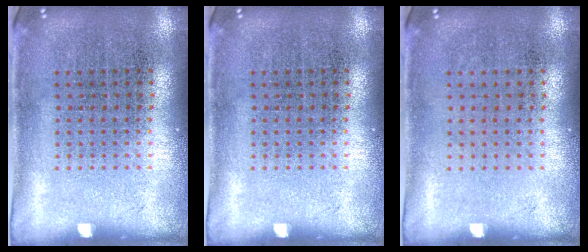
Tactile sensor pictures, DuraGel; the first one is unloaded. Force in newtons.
{"total": 0.0}
{"total": 0.0}